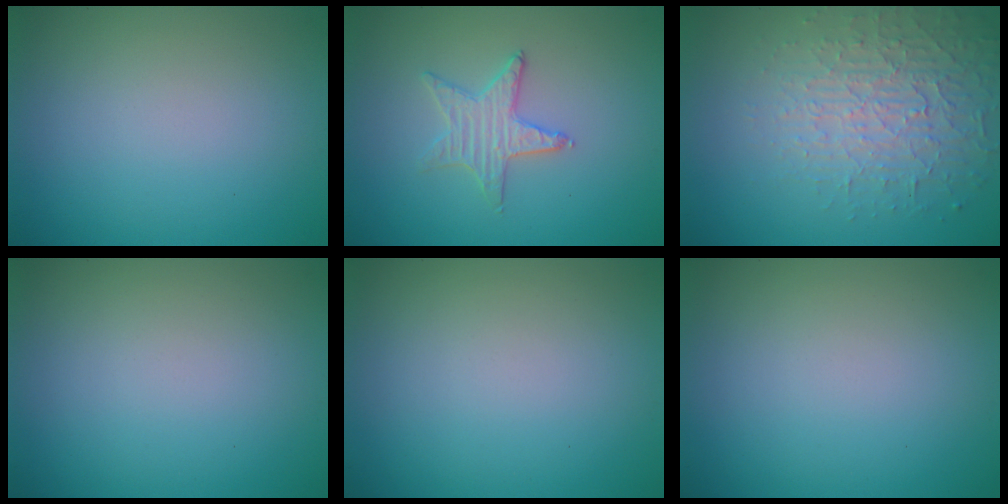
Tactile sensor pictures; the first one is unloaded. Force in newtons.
{"total": 1.6, "press": 1.6, "slide": 0.2}
{"total": 4.2, "press": 3.8, "slide": 1.7}
{"total": 0.0}
{"total": 0.0}
{"total": 0.0}